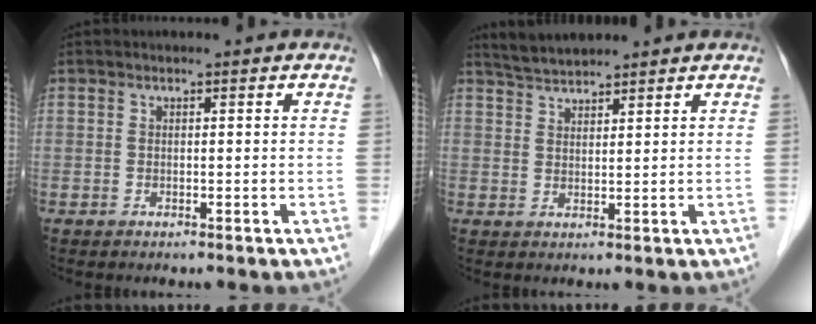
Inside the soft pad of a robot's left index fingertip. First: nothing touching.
{"total": 4.0, "force": [3.9, 0.3, 0.9], "torque": [-0.024, 0.020, 0.078]}